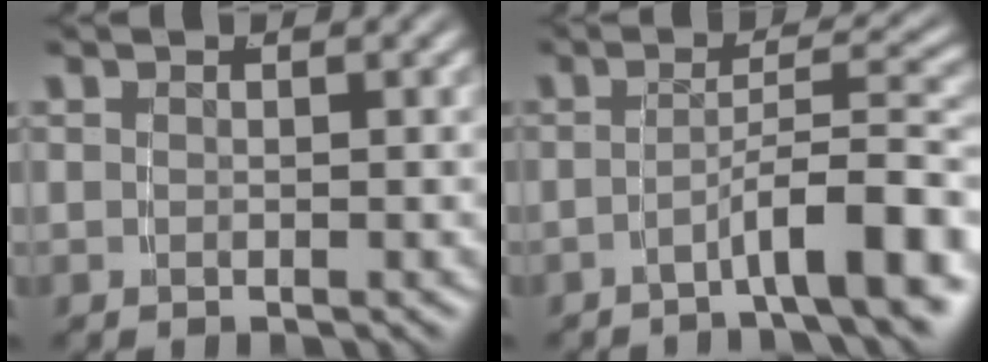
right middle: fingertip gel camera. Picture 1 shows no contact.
{"total": 5.6, "force": [-3.6, 0.3, 4.3], "torque": [-0.057, 0.008, -0.058]}